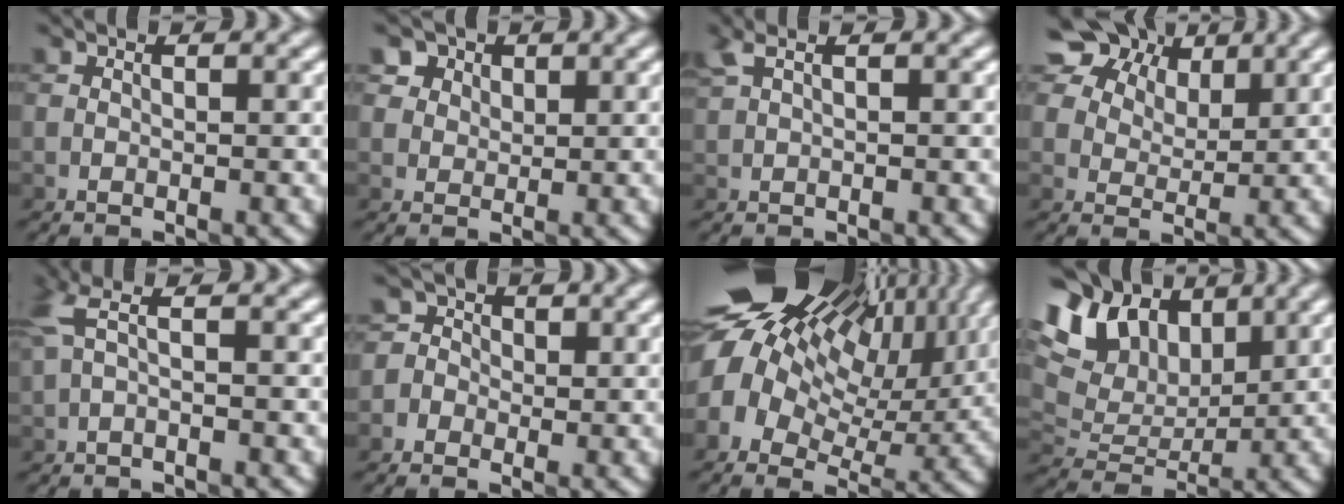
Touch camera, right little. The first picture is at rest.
{"total": 7.0, "force": [4.1, 4.9, 2.9], "torque": [-0.061, 0.008, 0.062]}
{"total": 1.8, "force": [1.3, 0.3, 1.2], "torque": [-0.036, 0.007, 0.028]}
{"total": 10.2, "force": [7.0, 5.8, 4.7], "torque": [-0.110, 0.010, 0.129]}
{"total": 2.5, "force": [0.6, 0.3, 2.5], "torque": [-0.061, 0.009, 0.009]}
{"total": 3.7, "force": [-0.7, 3.5, 1.0], "torque": [0.001, 0.029, -0.043]}
{"total": 19.7, "force": [7.6, 13.2, 12.6], "torque": [-0.258, 0.037, 0.137]}
{"total": 9.6, "force": [5.0, 5.6, 5.9], "torque": [-0.135, 0.017, 0.084]}